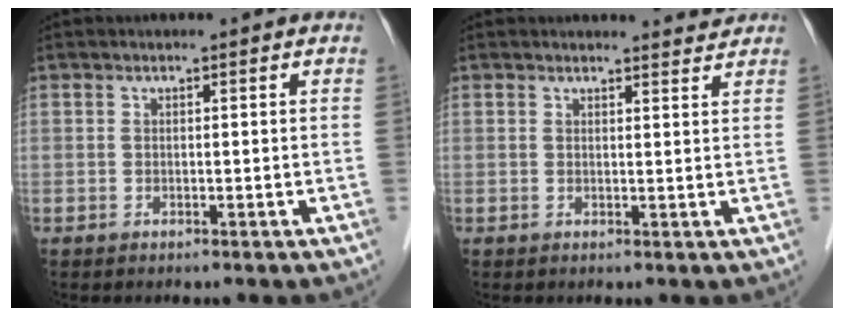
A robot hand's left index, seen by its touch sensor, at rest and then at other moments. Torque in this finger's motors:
{"motor_torque": [0.12, -0.19, 0.00, 0.01]}